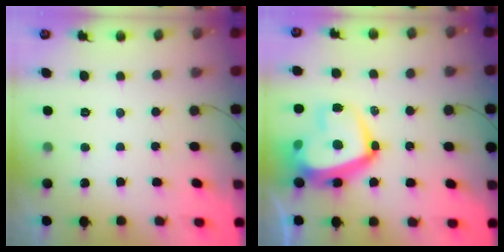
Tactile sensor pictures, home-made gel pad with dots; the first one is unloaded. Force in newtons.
{"total": 20.7, "press": 20.7, "slide": 1.5}